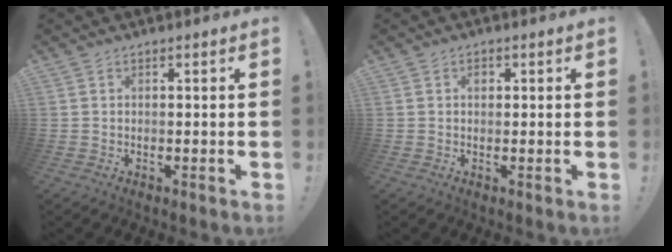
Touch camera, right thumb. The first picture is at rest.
{"total": 0.9, "force": [0.2, 0.7, 0.5], "torque": [0.005, -0.002, 0.000]}